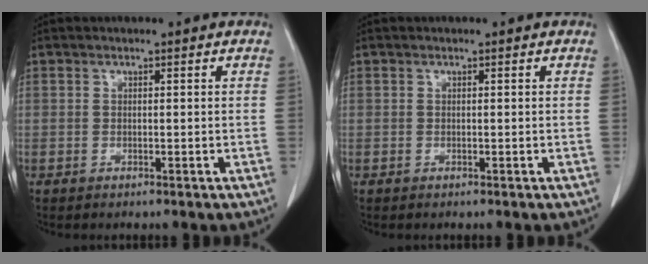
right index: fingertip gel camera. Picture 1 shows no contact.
{"total": 0.0}